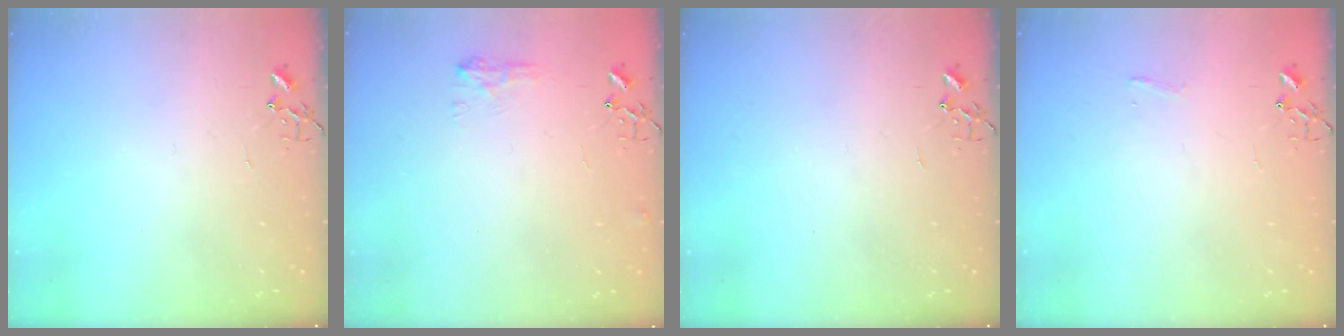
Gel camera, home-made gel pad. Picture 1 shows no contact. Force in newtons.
{"total": 7.4, "press": 7.4, "slide": 0.5}
{"total": 0.0}
{"total": 3.7, "press": 3.6, "slide": 0.5}